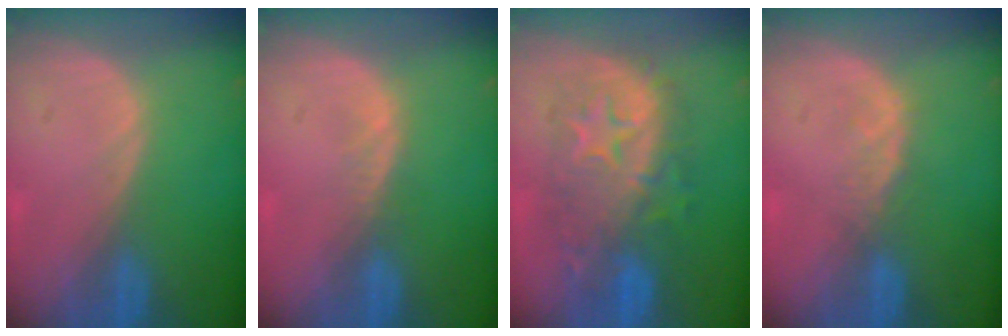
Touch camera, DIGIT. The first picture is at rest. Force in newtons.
{"total": 1.1, "press": 1.1, "slide": 0.3}
{"total": 9.9, "press": 9.9, "slide": 0.5}
{"total": 1.9, "press": 1.9, "slide": 0.3}